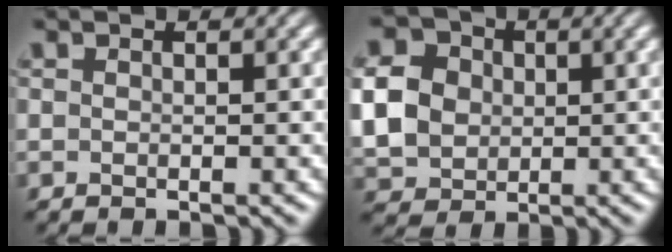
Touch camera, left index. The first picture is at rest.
{"total": 6.2, "force": [0.3, 5.3, 3.3], "torque": [-0.086, 0.008, 0.007]}